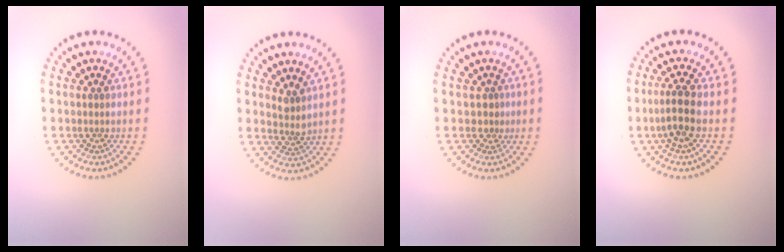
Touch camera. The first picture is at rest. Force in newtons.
{"total": 1.7, "press": 1.2, "slide": 1.2}
{"total": 1.0, "press": 0.5, "slide": 0.8}
{"total": 2.9, "press": 2.5, "slide": 1.5}